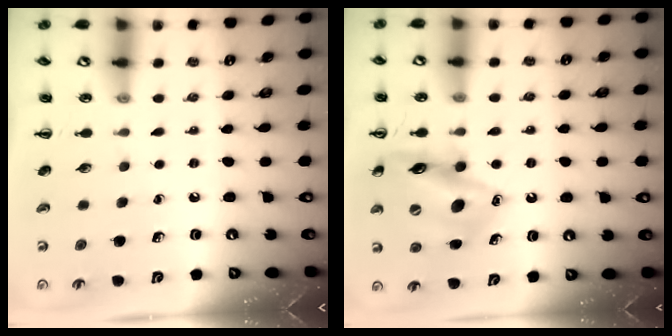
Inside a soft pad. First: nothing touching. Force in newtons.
{"total": 15.5, "press": 15.3, "slide": 2.5}